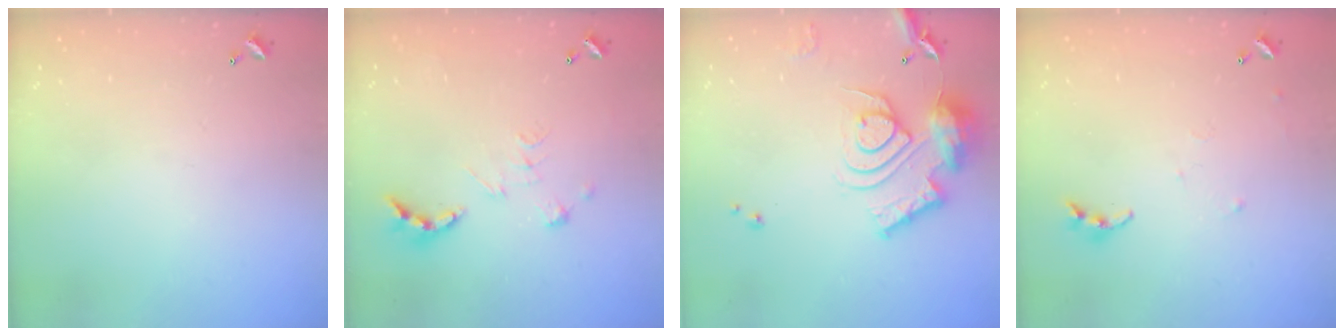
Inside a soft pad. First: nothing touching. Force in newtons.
{"total": 2.7, "press": 2.2, "slide": 1.5}
{"total": 15.8, "press": 15.8, "slide": 1.0}
{"total": 5.7, "press": 5.6, "slide": 0.6}